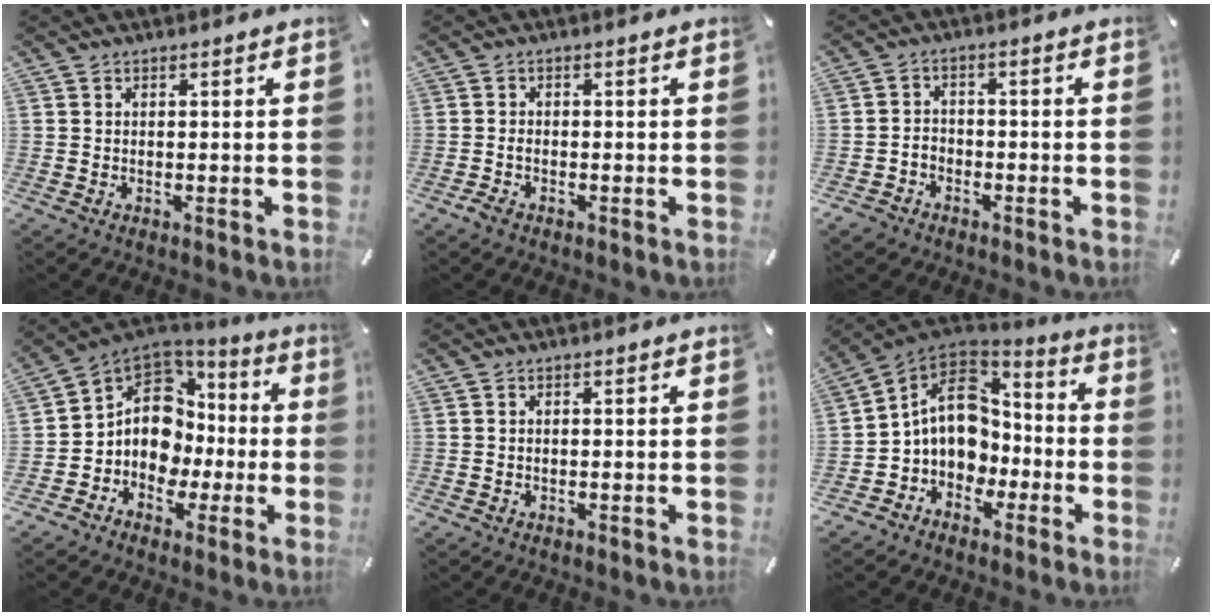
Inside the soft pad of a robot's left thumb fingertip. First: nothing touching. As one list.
[{"total": 1.6, "force": [-1.0, 0.8, 0.9], "torque": [-0.018, 0.003, -0.019]}, {"total": 3.7, "force": [-2.4, 2.7, 0.8], "torque": [-0.020, 0.011, -0.049]}, {"total": 12.0, "force": [0.1, 10.9, 5.2], "torque": [-0.110, -0.008, 0.013]}, {"total": 0.0}, {"total": 13.2, "force": [0.3, 11.3, 6.8], "torque": [-0.122, 0.005, 0.013]}]